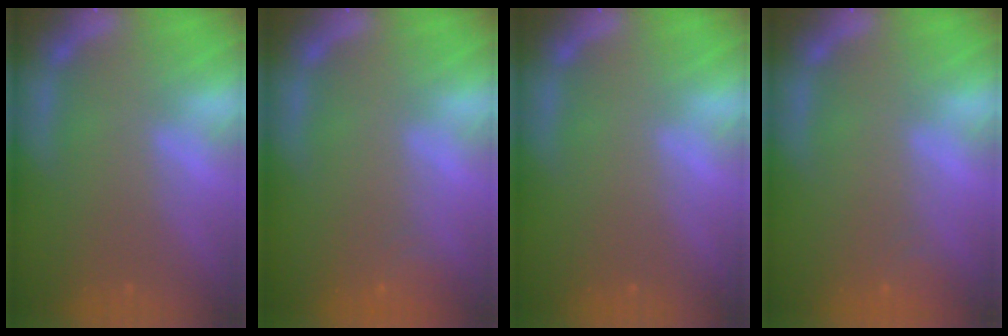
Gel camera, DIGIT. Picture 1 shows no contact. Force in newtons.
{"total": 1.9}
{"total": 0.0}
{"total": 1.4}